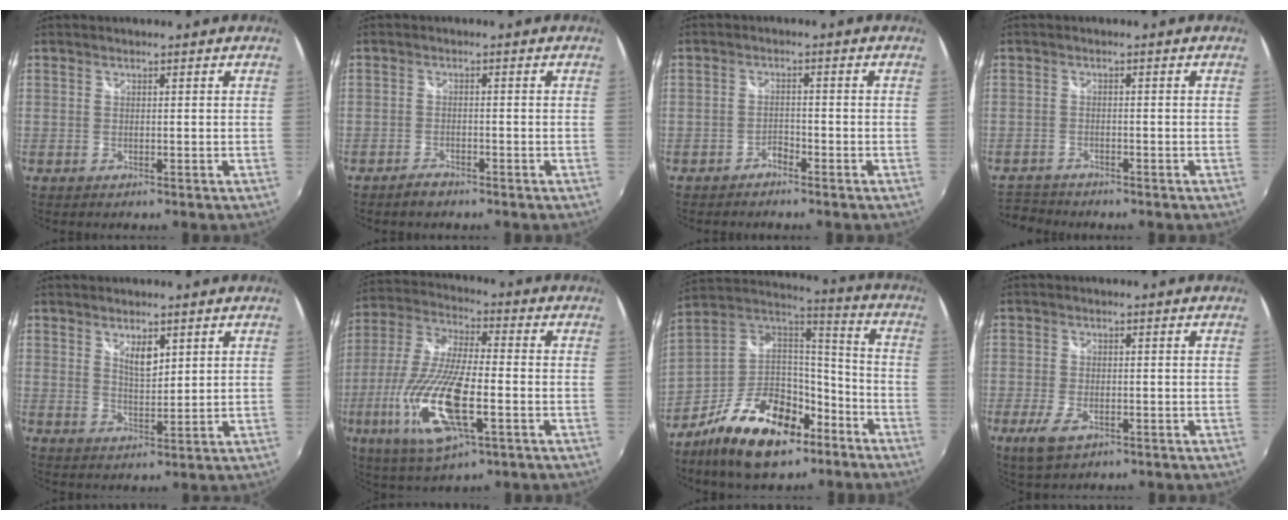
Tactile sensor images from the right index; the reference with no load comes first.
{"total": 2.3, "force": [-1.9, 0.9, 0.9], "torque": [-0.026, 0.000, -0.037]}
{"total": 1.9, "force": [-1.7, 0.8, 0.5], "torque": [-0.010, 0.002, -0.030]}
{"total": 4.3, "force": [-4.1, 1.3, 0.4], "torque": [-0.029, -0.007, -0.080]}
{"total": 4.3, "force": [2.3, 1.8, 3.1], "torque": [-0.048, -0.003, 0.040]}
{"total": 19.2, "force": [-6.3, 5.7, 17.2], "torque": [-0.364, -0.028, -0.122]}
{"total": 22.3, "force": [-13.4, 11.2, 13.9], "torque": [-0.267, 0.012, -0.222]}
{"total": 5.3, "force": [-2.6, 2.5, 3.8], "torque": [-0.092, -0.013, -0.048]}